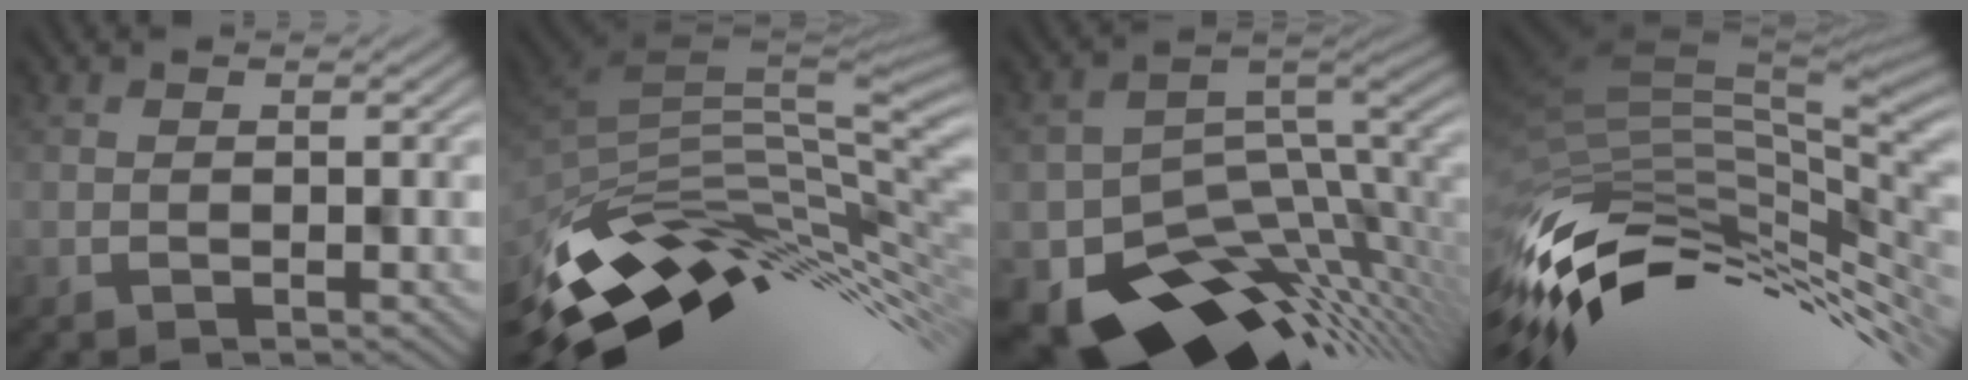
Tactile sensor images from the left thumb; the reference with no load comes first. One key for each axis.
{"total": 12.3, "fx": -3.7, "fy": 4.8, "fz": 10.7, "tx": -0.193, "ty": -0.009, "tz": -0.062}
{"total": 13.1, "fx": -6.9, "fy": 7.2, "fz": 8.5, "tx": -0.142, "ty": -0.040, "tz": -0.093}
{"total": 14.2, "fx": -4.3, "fy": 5.7, "fz": 12.2, "tx": -0.257, "ty": -0.019, "tz": -0.069}